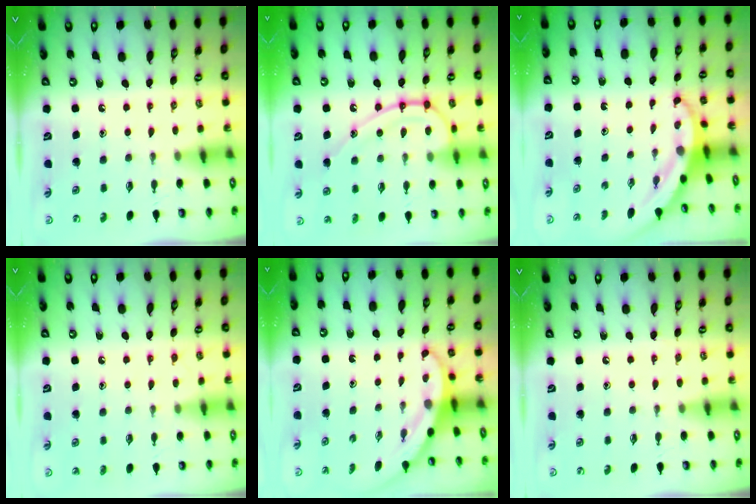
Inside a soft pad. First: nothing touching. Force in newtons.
{"total": 14.6, "press": 14.5, "slide": 1.5}
{"total": 3.7, "press": 3.7, "slide": 0.5}
{"total": 5.8, "press": 5.8, "slide": 0.6}
{"total": 3.2, "press": 3.2, "slide": 0.1}
{"total": 3.0, "press": 2.9, "slide": 0.3}